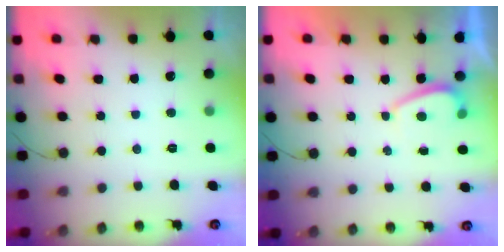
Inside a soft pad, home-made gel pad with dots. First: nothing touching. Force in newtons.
{"total": 0.6, "press": 0.3, "slide": 0.5}